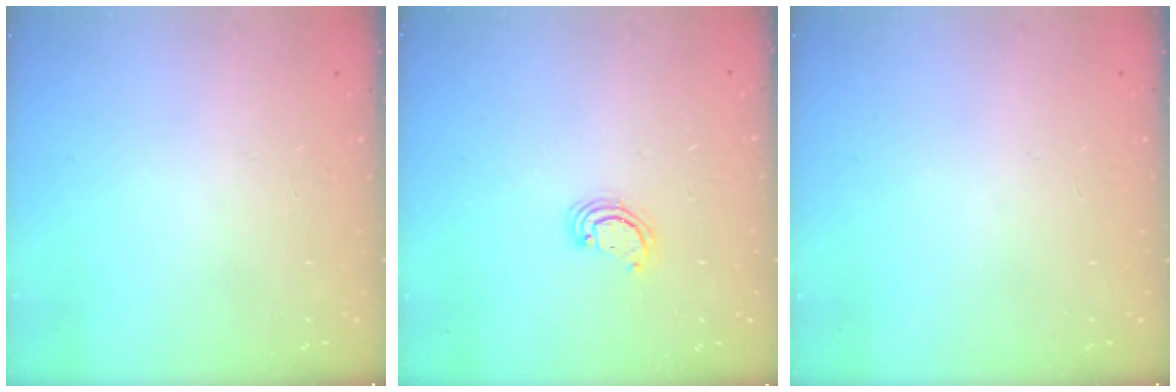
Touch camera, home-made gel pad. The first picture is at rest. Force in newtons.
{"total": 2.8, "press": 2.8, "slide": 0.3}
{"total": 0.0}